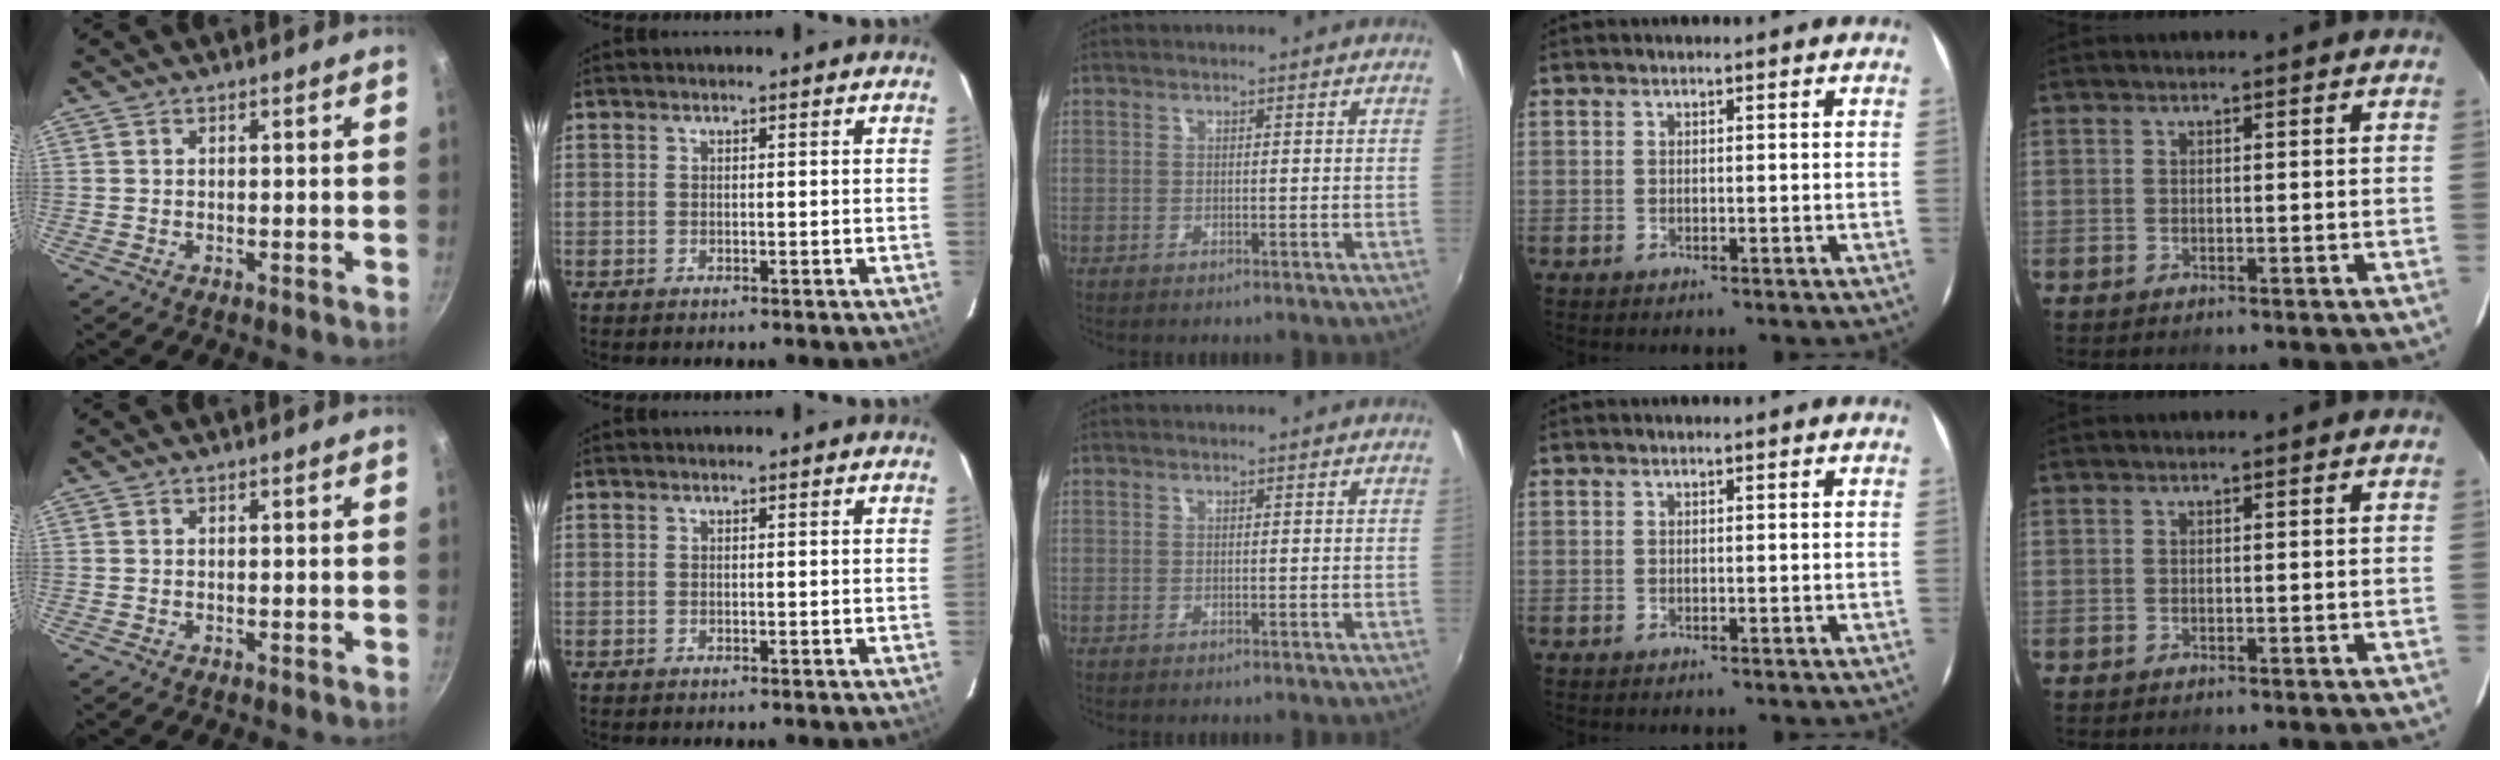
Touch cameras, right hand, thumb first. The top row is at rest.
{}